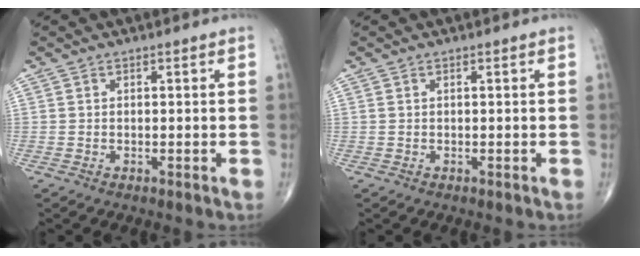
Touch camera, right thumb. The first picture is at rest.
{"total": 0.0}